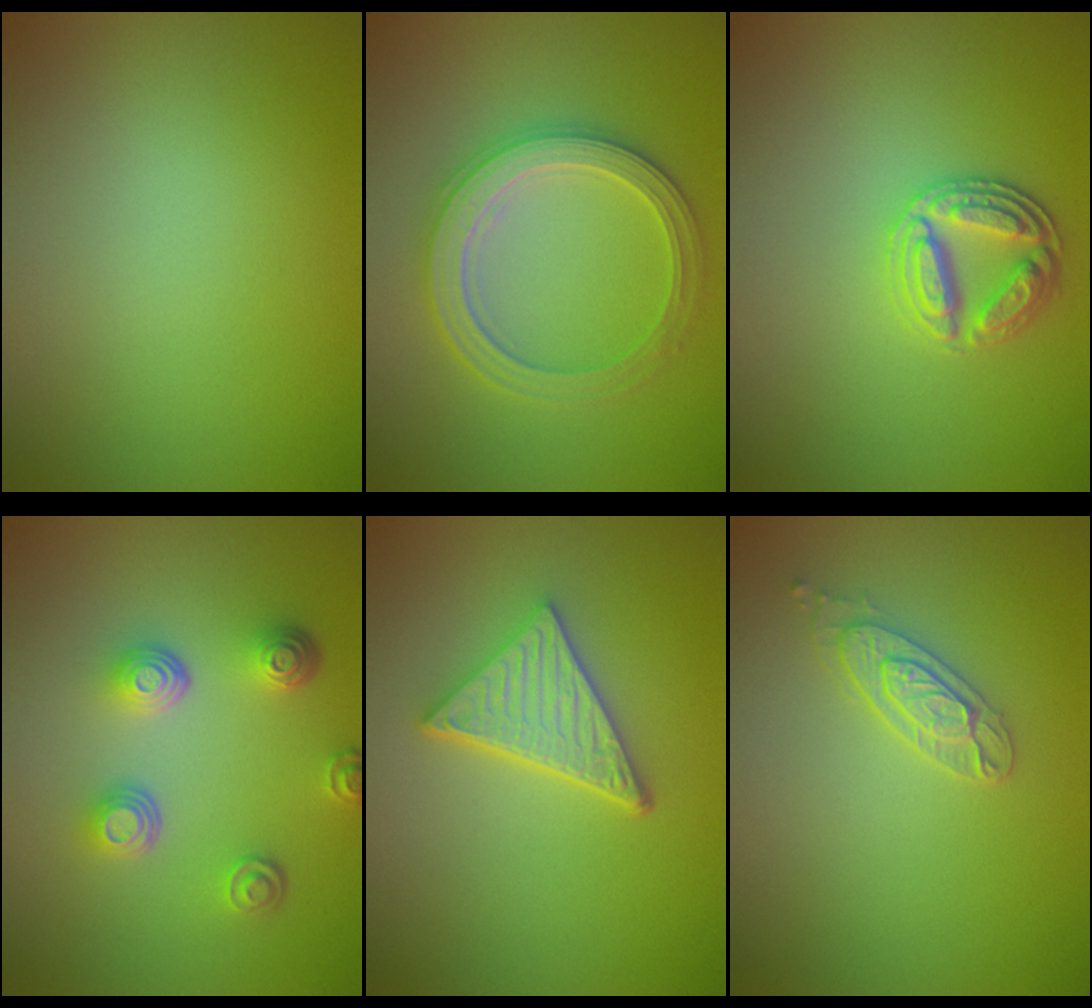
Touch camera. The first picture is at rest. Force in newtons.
{"total": 5.2, "press": 5.1, "slide": 0.8}
{"total": 3.3, "press": 3.1, "slide": 1.1}
{"total": 4.3, "press": 3.4, "slide": 2.5}
{"total": 4.9, "press": 3.7, "slide": 3.3}
{"total": 2.6, "press": 2.4, "slide": 1.1}